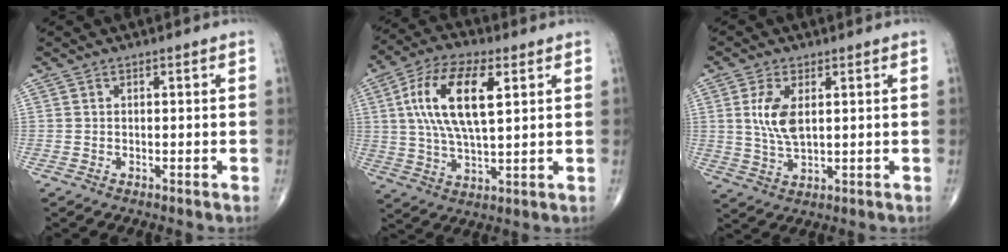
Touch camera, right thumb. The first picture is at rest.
{"total": 15.3, "force": [4.2, 6.3, 13.3], "torque": [-0.258, 0.003, 0.076]}
{"total": 6.9, "force": [1.6, 3.3, 5.9], "torque": [-0.123, -0.009, 0.037]}